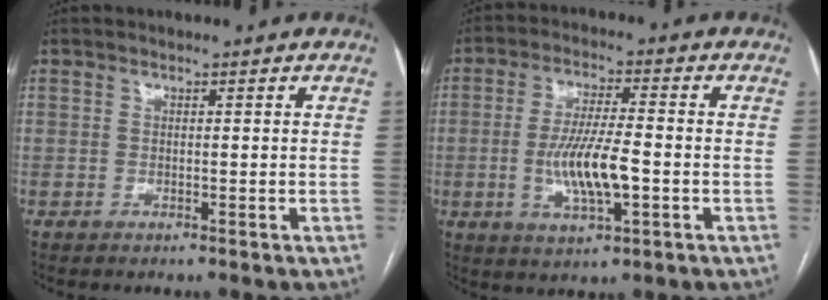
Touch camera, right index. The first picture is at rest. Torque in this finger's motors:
{"motor_torque": [0.80, -0.05, 0.45, 0.11]}